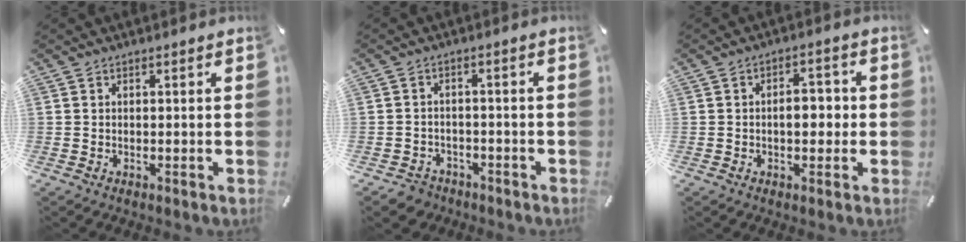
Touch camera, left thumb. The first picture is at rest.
{"total": 3.6, "force": [-2.5, 2.5, 0.6], "torque": [-0.015, 0.014, -0.052]}
{"total": 5.5, "force": [-0.7, 3.3, 4.3], "torque": [-0.053, 0.004, -0.020]}